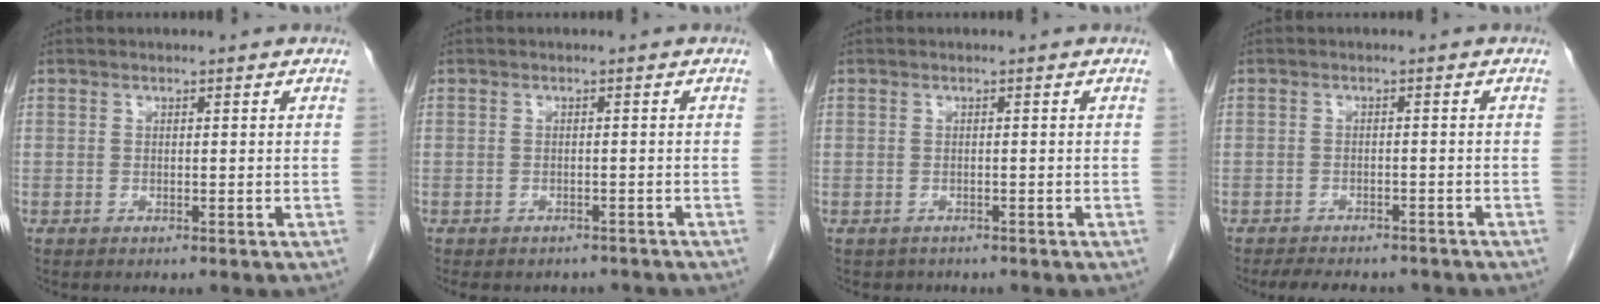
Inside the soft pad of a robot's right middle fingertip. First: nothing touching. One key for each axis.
{"total": 7.4, "fx": -6.5, "fy": 3.1, "fz": 1.7, "tx": -0.021, "ty": 0.001, "tz": -0.073}
{"total": 1.3, "fx": -1.0, "fy": 0.7, "fz": -0.1, "tx": -0.009, "ty": 0.001, "tz": -0.016}
{"total": 8.7, "fx": -7.6, "fy": 2.9, "fz": 3.1, "tx": -0.045, "ty": 0.000, "tz": -0.096}